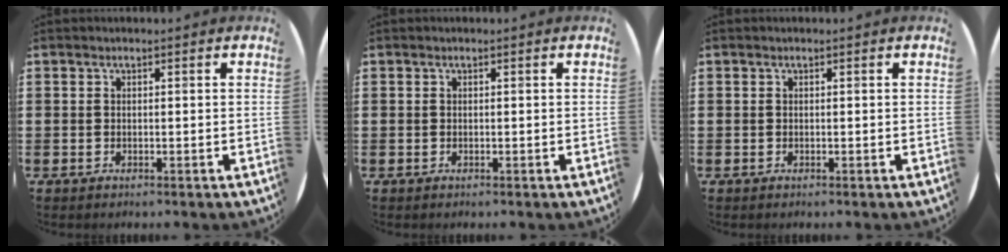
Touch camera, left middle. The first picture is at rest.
{"total": 0.0}
{"total": 0.0}